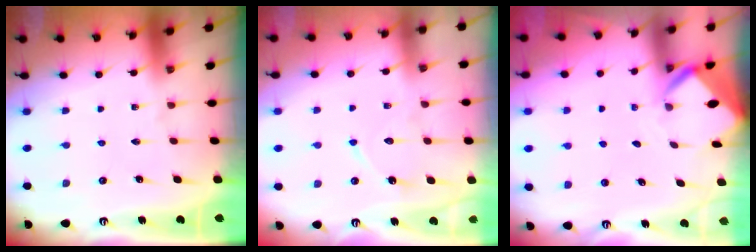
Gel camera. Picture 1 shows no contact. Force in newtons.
{"total": 7.0, "press": 7.0, "slide": 0.5}
{"total": 3.3, "press": 3.3, "slide": 0.1}